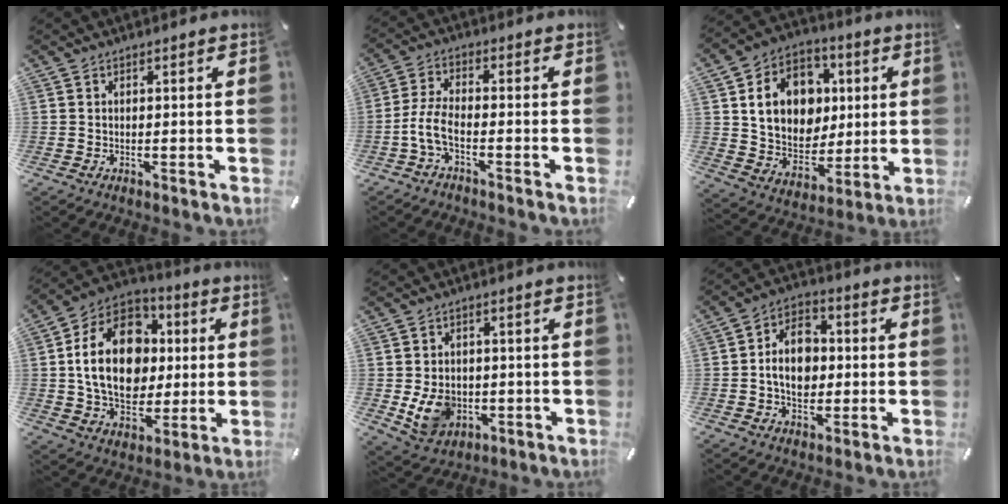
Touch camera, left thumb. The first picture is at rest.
{"total": 6.3, "force": [-2.8, 2.3, 5.1], "torque": [-0.118, -0.004, -0.055]}
{"total": 15.7, "force": [3.8, 13.3, 7.4], "torque": [-0.123, -0.003, 0.080]}
{"total": 20.4, "force": [1.3, 15.6, 13.1], "torque": [-0.255, 0.012, 0.024]}
{"total": 8.9, "force": [-1.3, 7.5, 4.7], "torque": [-0.093, 0.006, -0.021]}
{"total": 10.4, "force": [-0.6, 8.0, 6.7], "torque": [-0.122, 0.012, -0.012]}